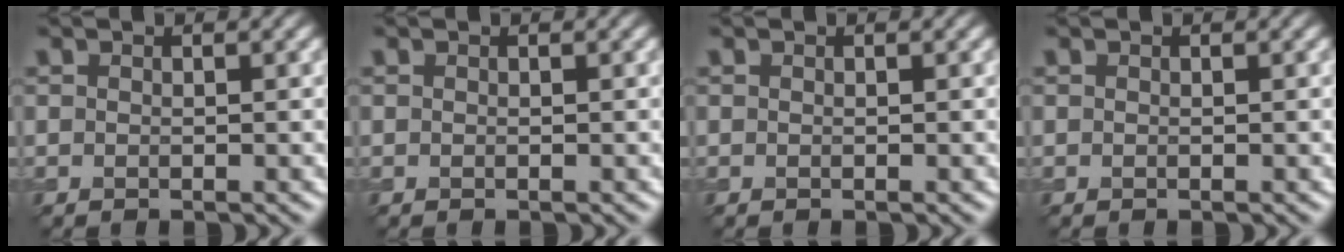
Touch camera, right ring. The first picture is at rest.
{"total": 0.0}
{"total": 0.0}
{"total": 0.0}